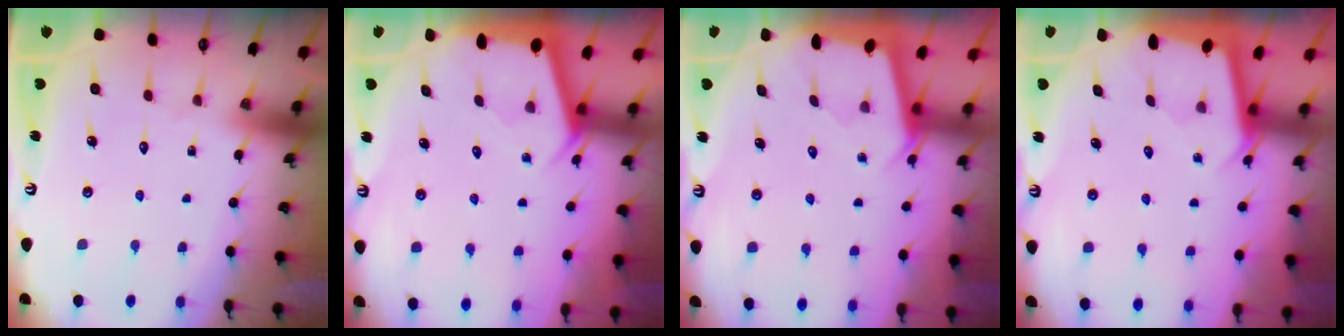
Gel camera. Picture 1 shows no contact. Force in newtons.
{"total": 2.2, "press": 2.2, "slide": 0.3}
{"total": 2.1, "press": 2.1, "slide": 0.3}
{"total": 2.1, "press": 2.1, "slide": 0.2}